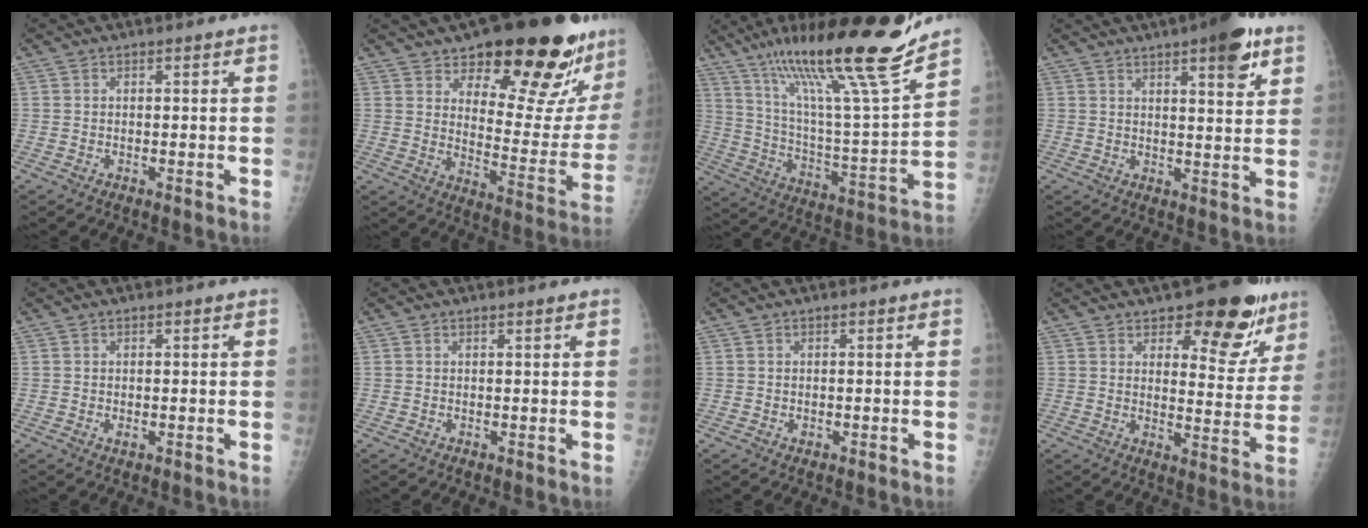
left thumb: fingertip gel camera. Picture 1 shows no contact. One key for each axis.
{"total": 25.5, "fx": 17.7, "fy": 8.3, "fz": 16.5, "tx": -0.182, "ty": -0.101, "tz": 0.241}
{"total": 25.9, "fx": 18.3, "fy": 2.2, "fz": 18.1, "tx": -0.278, "ty": -0.069, "tz": 0.315}
{"total": 9.7, "fx": 5.6, "fy": 2.5, "fz": 7.5, "tx": -0.087, "ty": -0.024, "tz": 0.072}
{"total": 0.9, "fx": 0.1, "fy": 0.6, "fz": 0.6, "tx": -0.010, "ty": -0.002, "tz": 0.004}
{"total": 0.5, "fx": 0.5, "fy": 0.0, "fz": 0.2, "tx": -0.006, "ty": -0.003, "tz": 0.008}
{"total": 0.6, "fx": 0.0, "fy": 0.5, "fz": 0.3, "tx": -0.003, "ty": -0.001, "tz": 0.001}
{"total": 14.4, "fx": 9.2, "fy": 6.5, "fz": 8.9, "tx": -0.054, "ty": -0.054, "tz": 0.128}